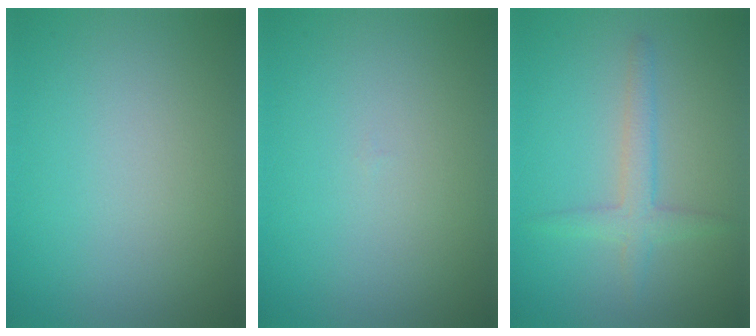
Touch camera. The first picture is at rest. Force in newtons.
{"total": 0.0}
{"total": 2.3, "press": 2.3, "slide": 0.1}